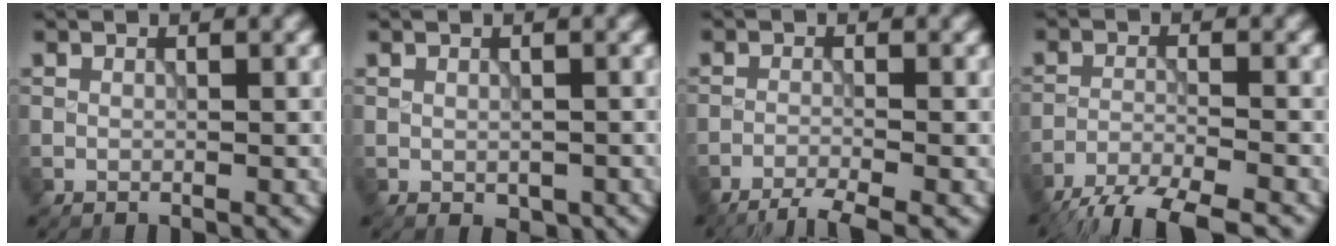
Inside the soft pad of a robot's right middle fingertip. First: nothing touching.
{"total": 1.4, "force": [-0.5, 0.9, 1.0], "torque": [-0.015, -0.011, 0.000]}
{"total": 3.6, "force": [-2.8, 0.4, 2.2], "torque": [-0.039, -0.002, -0.060]}
{"total": 7.3, "force": [-6.4, 1.3, 3.2], "torque": [-0.058, -0.022, -0.107]}